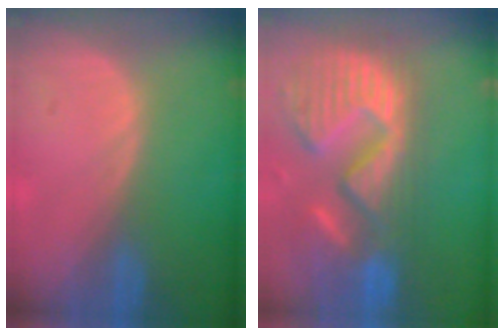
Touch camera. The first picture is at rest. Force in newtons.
{"total": 14.7, "press": 12.3, "slide": 8.1}